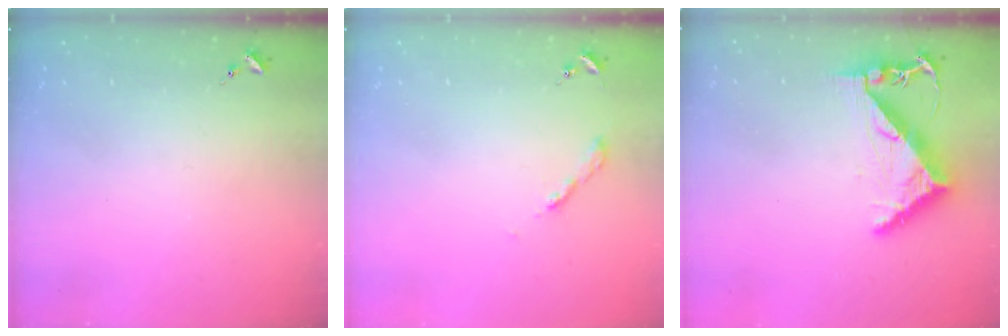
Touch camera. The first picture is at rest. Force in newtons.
{"total": 3.1, "press": 3.1, "slide": 0.2}
{"total": 6.8, "press": 6.8, "slide": 0.9}